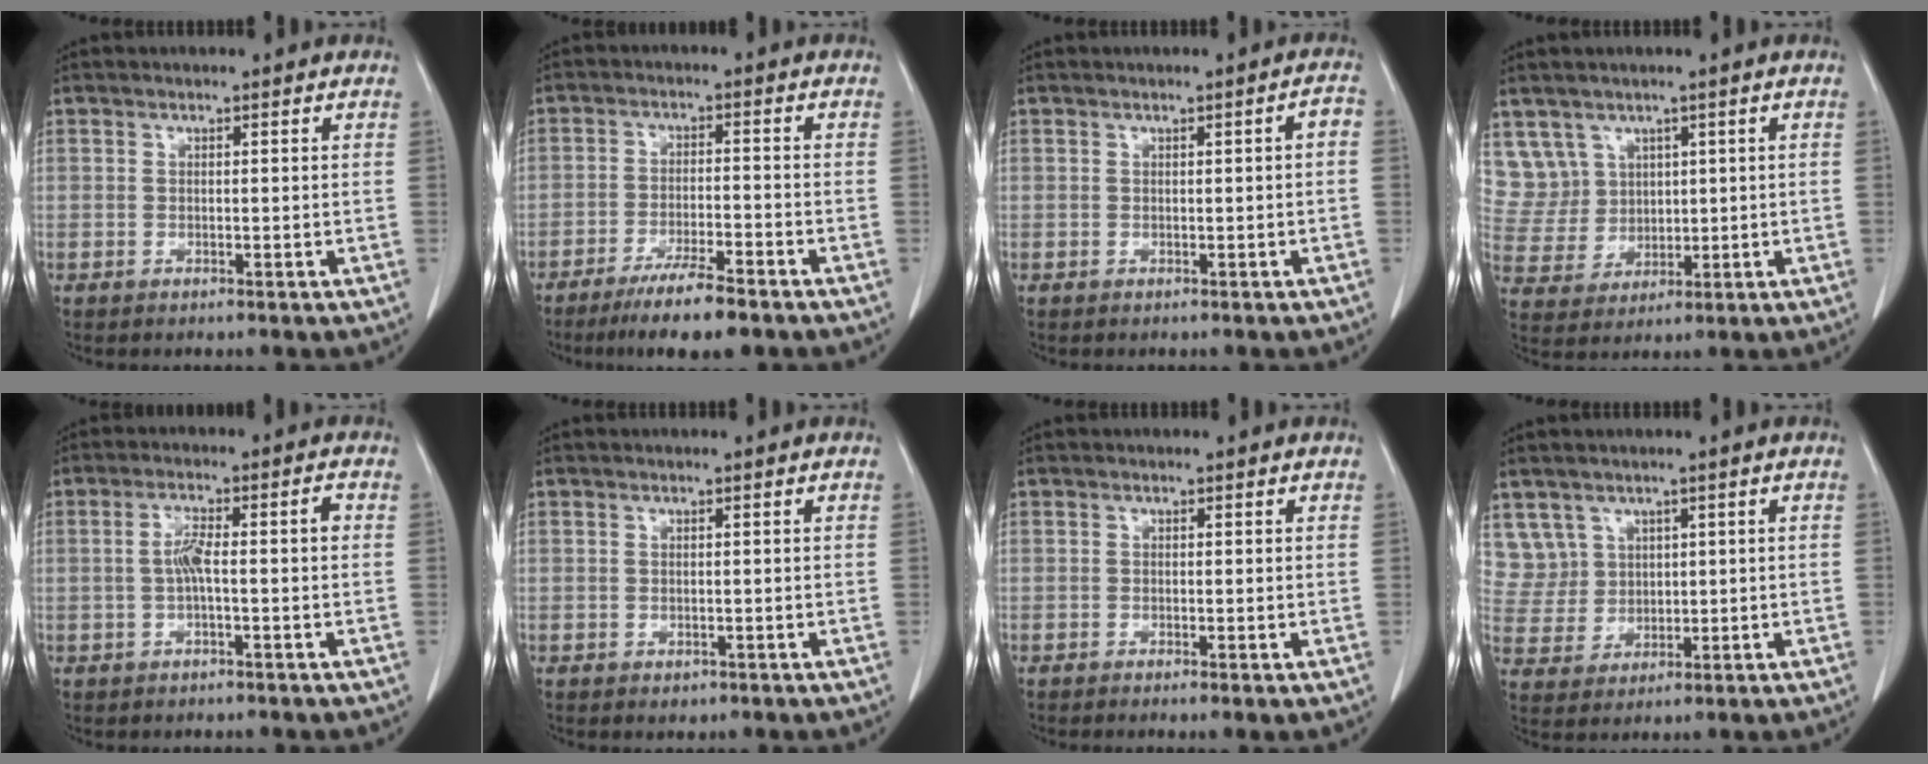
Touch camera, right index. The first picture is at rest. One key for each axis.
{"total": 8.1, "fx": -6.0, "fy": 0.9, "fz": 5.4, "tx": -0.089, "ty": -0.017, "tz": -0.101}
{"total": 1.6, "fx": -0.2, "fy": 0.2, "fz": 1.6, "tx": -0.017, "ty": 0.004, "tz": -0.003}
{"total": 7.2, "fx": 3.6, "fy": 6.2, "fz": -0.2, "tx": 0.001, "ty": 0.020, "tz": 0.089}
{"total": 4.7, "fx": -0.4, "fy": 0.7, "fz": 4.7, "tx": -0.091, "ty": 0.020, "tz": -0.005}
{"total": 0.9, "fx": -0.3, "fy": 0.8, "fz": 0.3, "tx": -0.004, "ty": 0.003, "tz": 0.000}
{"total": 0.8, "fx": -0.4, "fy": 0.0, "fz": 0.7, "tx": -0.013, "ty": -0.002, "tz": -0.007}
{"total": 6.1, "fx": 3.0, "fy": 5.3, "fz": -0.4, "tx": 0.009, "ty": 0.014, "tz": 0.074}